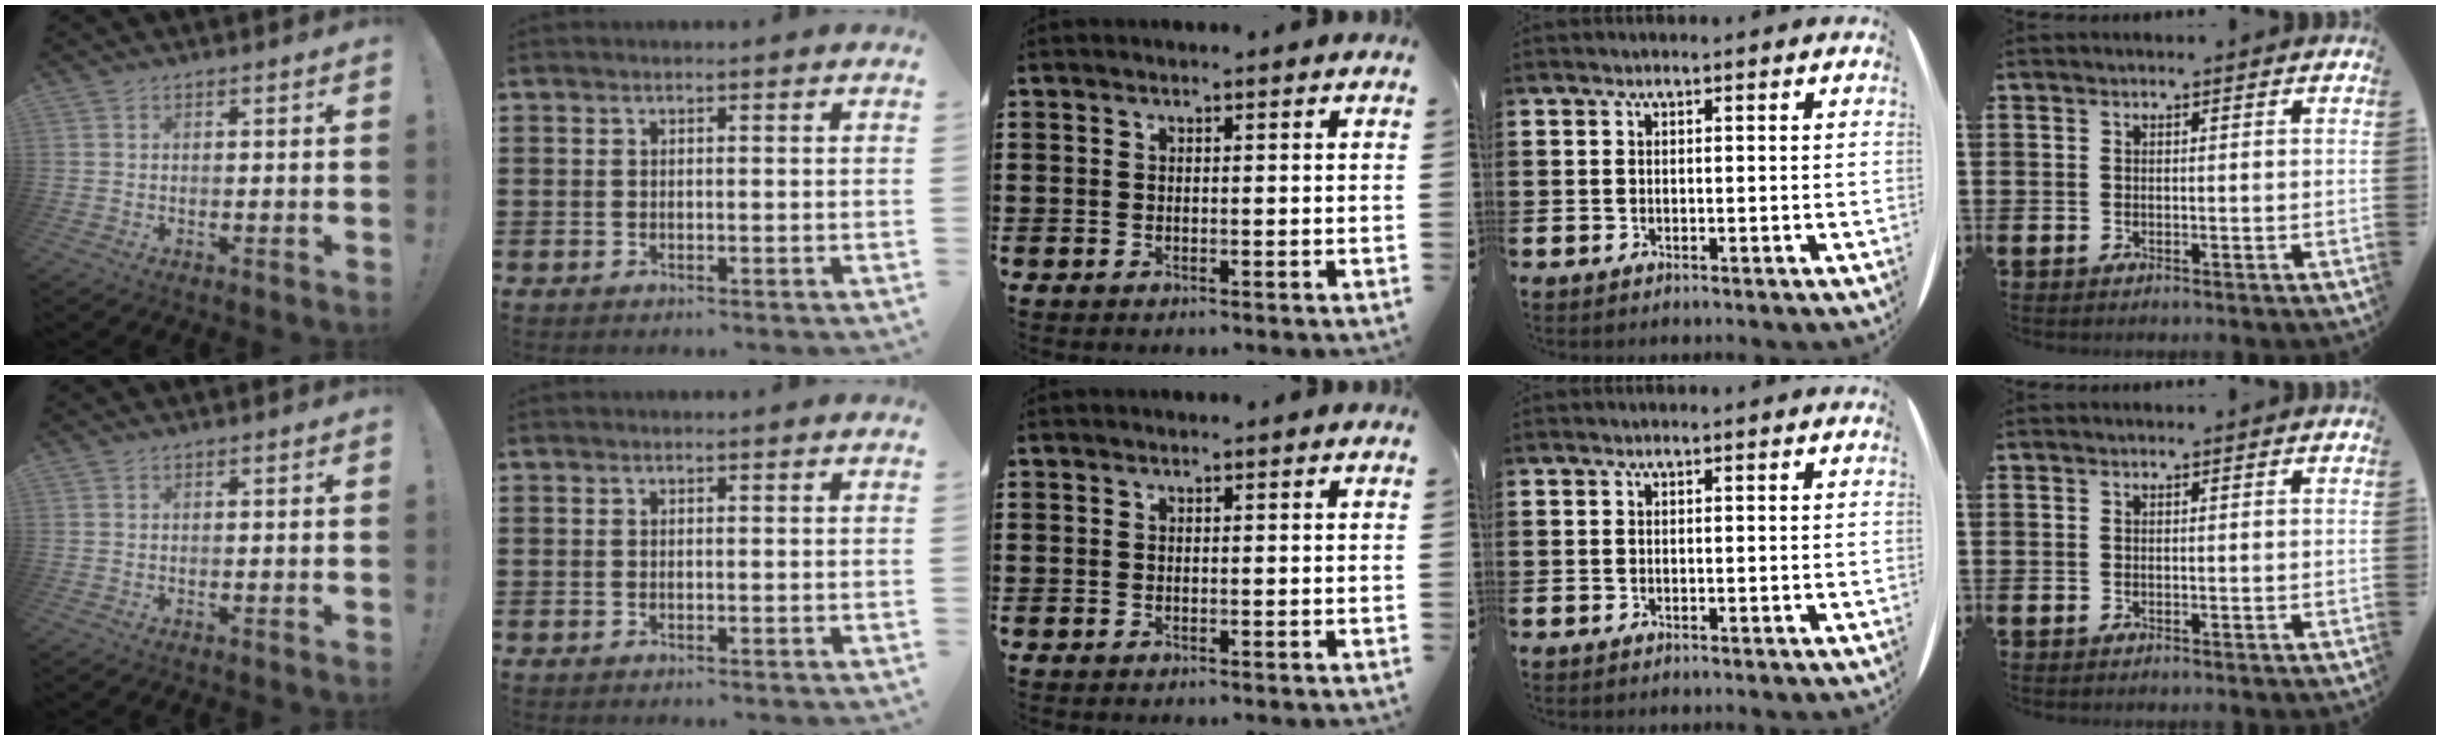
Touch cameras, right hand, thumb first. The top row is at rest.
{}